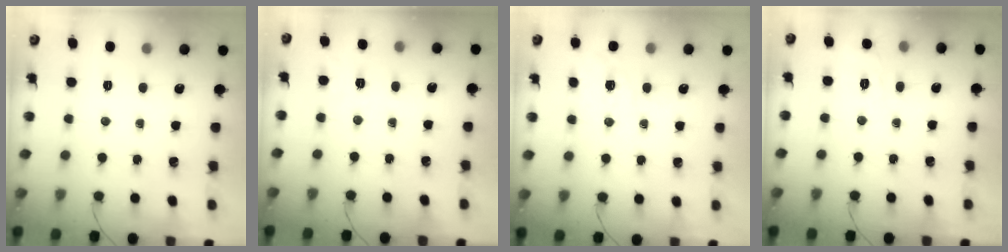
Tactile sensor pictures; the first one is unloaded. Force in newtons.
{"total": 3.0, "press": 2.3, "slide": 1.9}
{"total": 2.2, "press": 1.3, "slide": 1.8}
{"total": 1.9, "press": 0.6, "slide": 1.8}